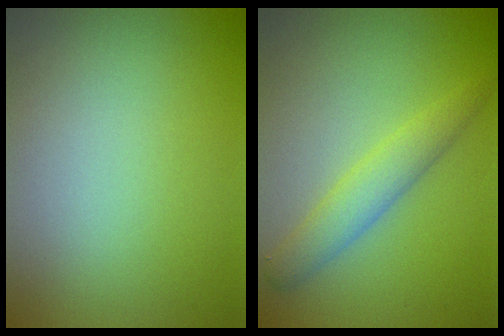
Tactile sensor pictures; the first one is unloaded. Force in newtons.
{"total": 2.8, "press": 2.8, "slide": 0.1}